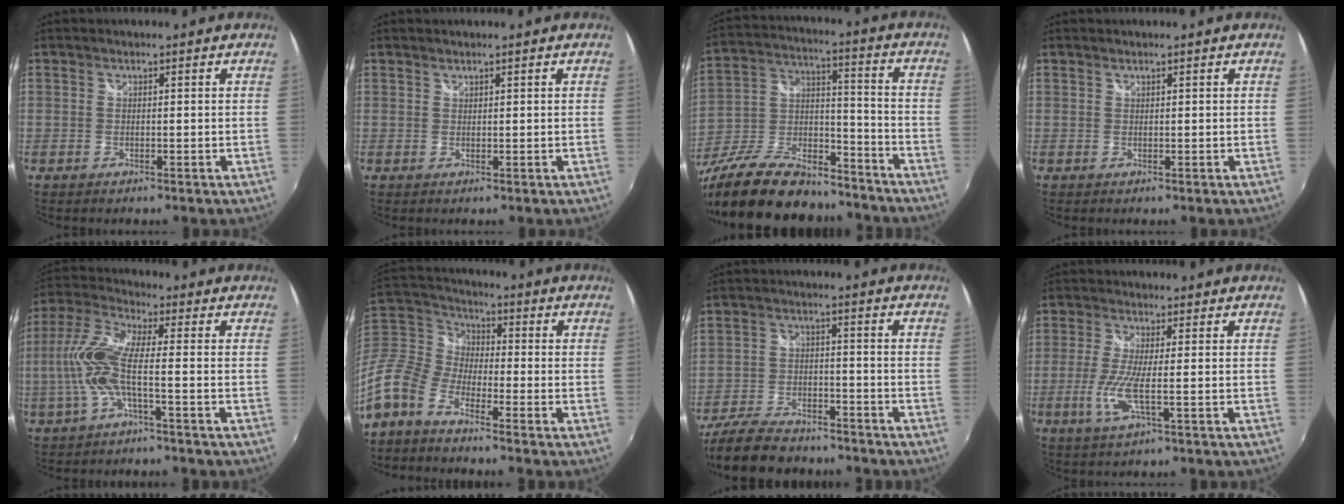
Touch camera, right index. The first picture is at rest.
{"total": 0.5, "force": [0.5, 0.1, 0.1], "torque": [0.001, 0.001, 0.010]}
{"total": 26.9, "force": [-20.6, 10.6, 13.8], "torque": [-0.287, 0.000, -0.326]}
{"total": 0.0}
{"total": 10.0, "force": [-2.0, 1.7, 9.7], "torque": [-0.214, 0.002, -0.039]}
{"total": 12.4, "force": [-7.4, 6.5, 7.5], "torque": [-0.159, 0.005, -0.168]}
{"total": 14.4, "force": [-11.7, 5.8, 6.1], "torque": [-0.155, -0.019, -0.193]}
{"total": 6.2, "force": [-1.4, 0.3, 6.1], "torque": [-0.137, -0.011, -0.031]}